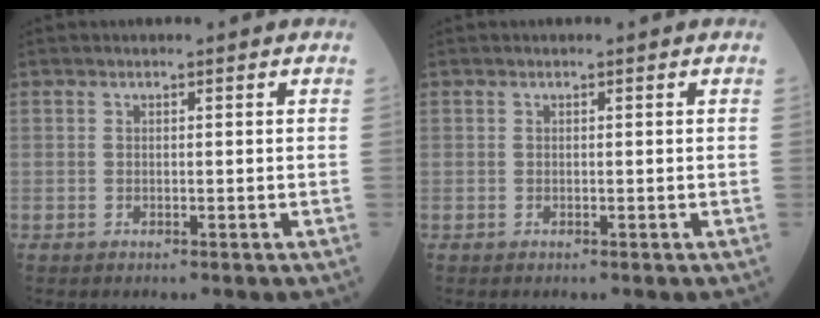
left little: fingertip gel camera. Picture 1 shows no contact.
{"total": 0.0}